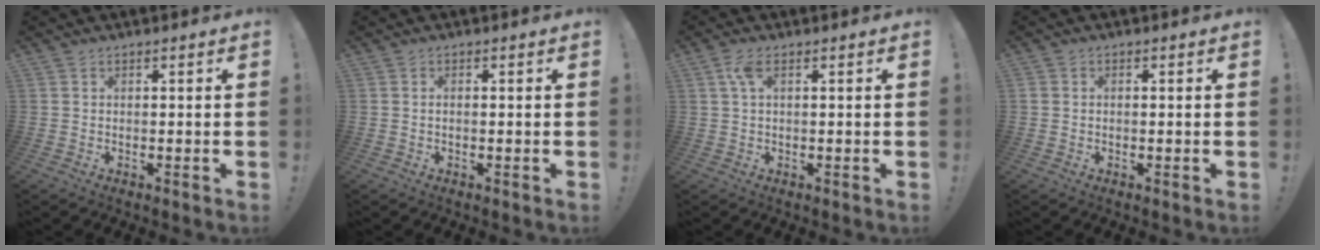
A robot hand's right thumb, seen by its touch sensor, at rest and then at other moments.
{"total": 0.6, "force": [-0.1, 0.2, 0.5], "torque": [-0.017, 0.004, 0.000]}
{"total": 3.6, "force": [1.1, 1.3, 3.1], "torque": [-0.063, 0.004, 0.019]}
{"total": 0.7, "force": [-0.3, 0.6, 0.2], "torque": [-0.003, 0.003, -0.006]}